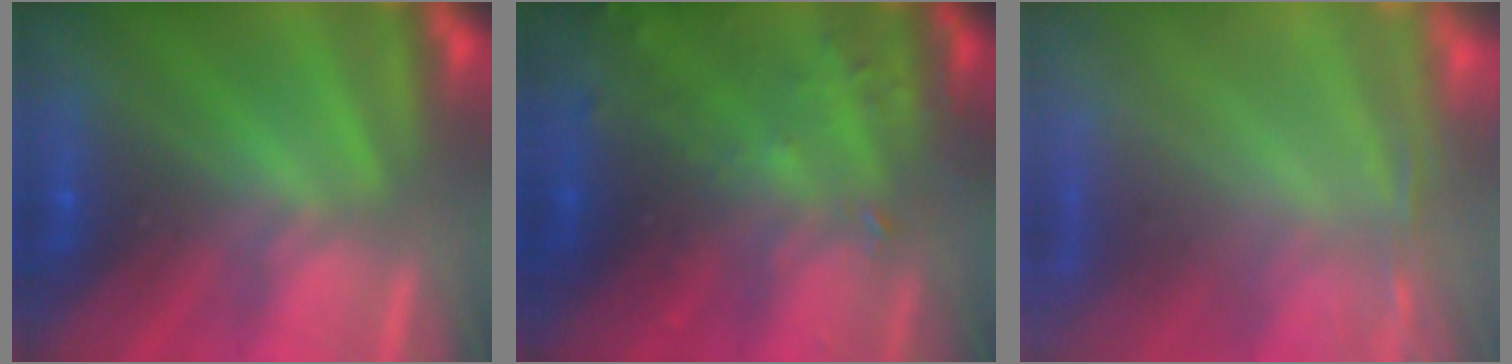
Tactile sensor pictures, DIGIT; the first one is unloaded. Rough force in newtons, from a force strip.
{"total": 7.9}
{"total": 7.3}